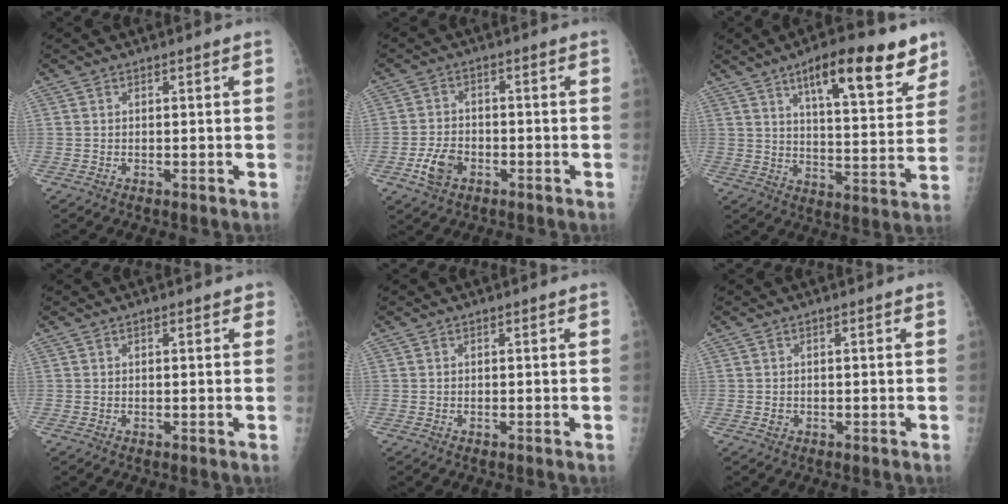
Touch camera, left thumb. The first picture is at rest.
{"total": 5.6, "force": [-2.6, 3.7, 3.2], "torque": [-0.060, 0.013, -0.047]}
{"total": 17.7, "force": [10.8, 5.5, 12.9], "torque": [-0.146, -0.050, 0.161]}
{"total": 1.6, "force": [0.8, 0.7, 1.1], "torque": [-0.007, 0.001, 0.006]}
{"total": 0.0}
{"total": 0.7, "force": [-0.2, 0.6, 0.2], "torque": [0.003, 0.000, -0.002]}